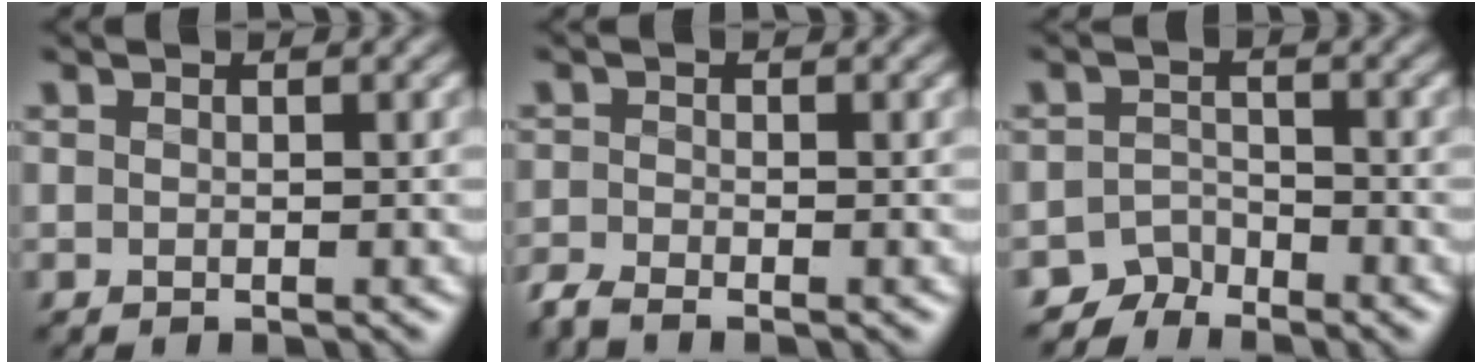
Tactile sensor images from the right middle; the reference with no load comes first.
{"total": 2.8, "force": [-2.2, 1.0, 1.3], "torque": [-0.039, -0.006, -0.054]}
{"total": 2.2, "force": [-2.1, 0.5, -0.6], "torque": [0.015, 0.011, -0.042]}